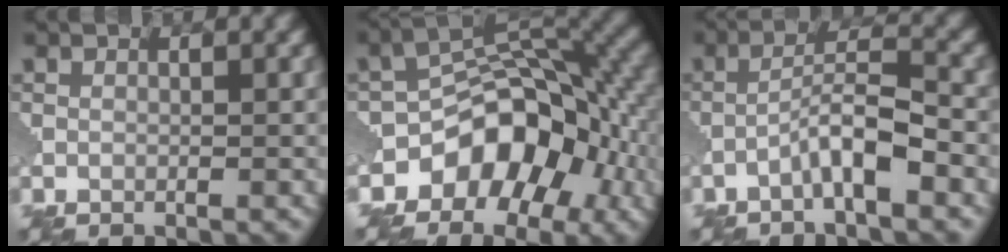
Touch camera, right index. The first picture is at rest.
{"total": 9.4, "force": [-4.3, 6.2, 5.7], "torque": [-0.069, 0.003, -0.080]}
{"total": 4.3, "force": [-2.3, 0.6, 3.6], "torque": [-0.065, 0.020, -0.049]}